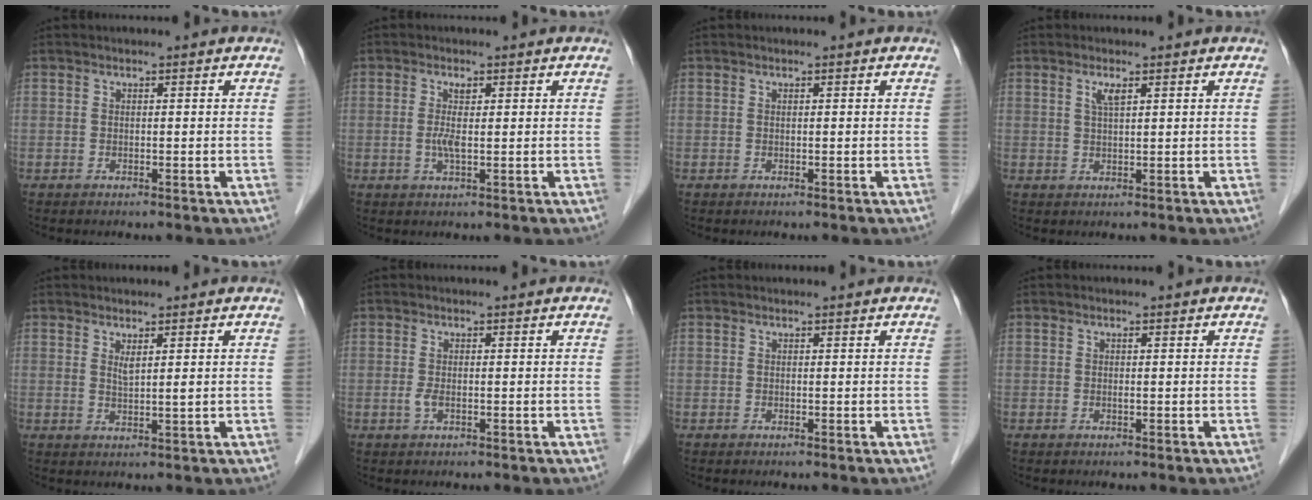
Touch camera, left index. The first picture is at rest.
{"total": 2.3, "force": [0.2, 0.5, 2.3], "torque": [-0.050, 0.001, 0.006]}
{"total": 0.0}
{"total": 1.8, "force": [1.0, 0.1, 1.6], "torque": [-0.036, 0.000, 0.020]}
{"total": 2.0, "force": [1.0, 0.1, 1.7], "torque": [-0.038, -0.005, 0.021]}
{"total": 1.2, "force": [-0.3, 0.3, 1.1], "torque": [-0.028, -0.004, -0.004]}
{"total": 1.0, "force": [1.0, 0.0, 0.2], "torque": [-0.006, 0.016, 0.017]}
{"total": 0.0}